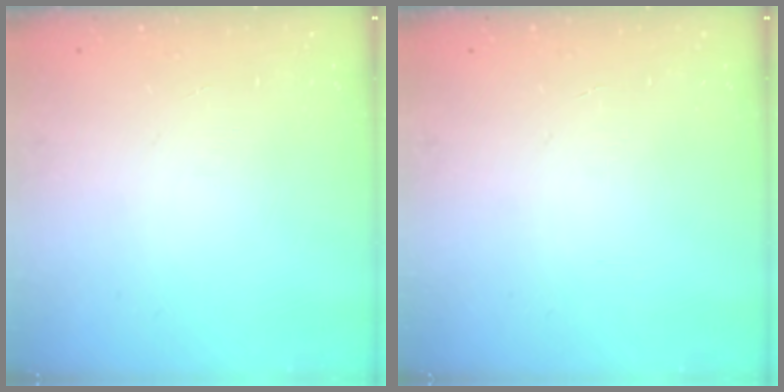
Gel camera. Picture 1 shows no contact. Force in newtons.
{"total": 0.0}